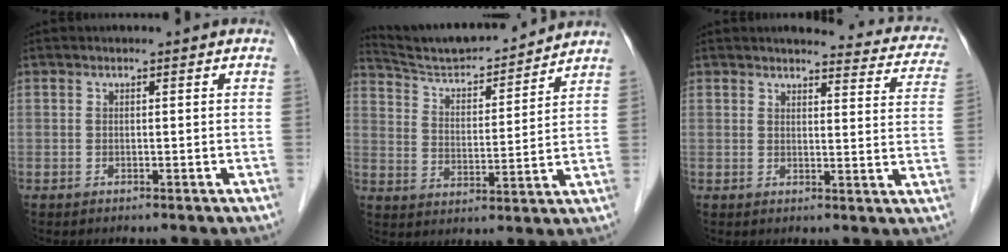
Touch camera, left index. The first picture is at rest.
{"total": 14.6, "force": [13.9, 1.2, 4.2], "torque": [-0.074, 0.006, 0.225]}
{"total": 13.9, "force": [12.9, 3.2, 4.3], "torque": [-0.015, -0.034, 0.113]}